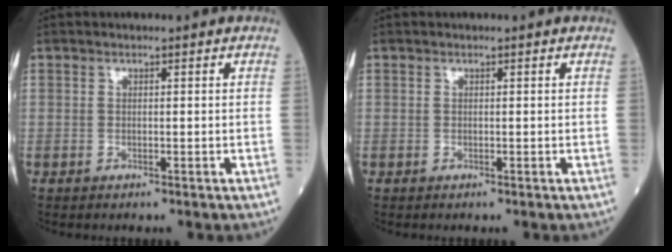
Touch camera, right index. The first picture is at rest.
{"total": 0.0}